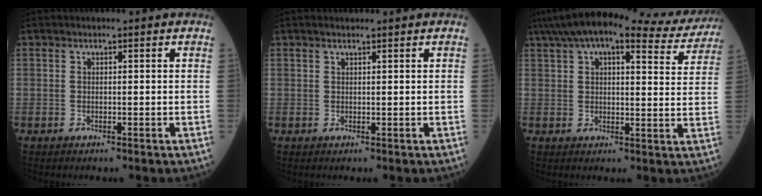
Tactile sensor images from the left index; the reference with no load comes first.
{"total": 1.2, "force": [1.0, -0.1, 0.6], "torque": [-0.010, 0.009, 0.020]}
{"total": 21.5, "force": [18.4, 5.3, 9.9], "torque": [-0.163, 0.032, 0.231]}